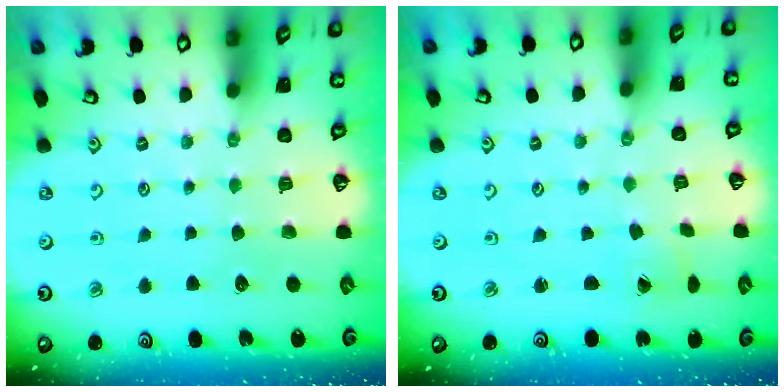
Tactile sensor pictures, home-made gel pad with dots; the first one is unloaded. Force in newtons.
{"total": 0.0}